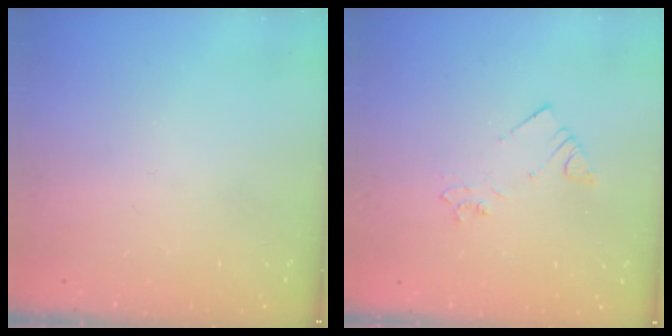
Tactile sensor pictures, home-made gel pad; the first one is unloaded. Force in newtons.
{"total": 2.7, "press": 2.7, "slide": 0.3}